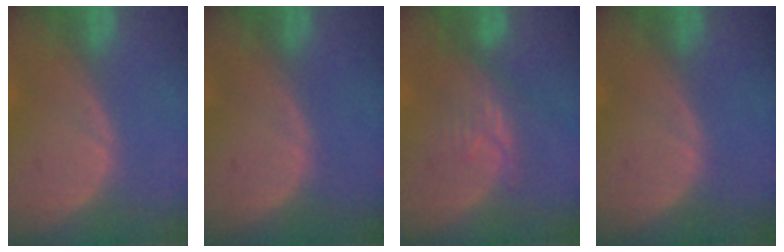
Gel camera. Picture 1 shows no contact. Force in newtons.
{"total": 0.0}
{"total": 3.8, "press": 3.7, "slide": 0.5}
{"total": 0.0}